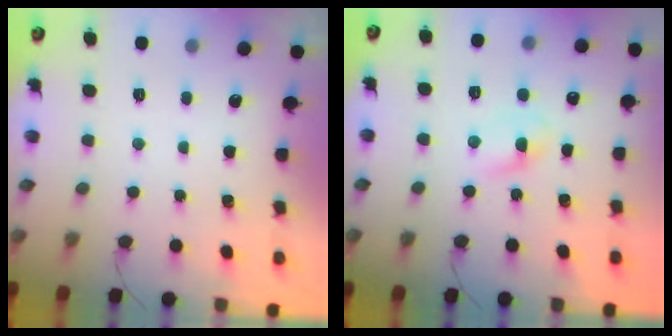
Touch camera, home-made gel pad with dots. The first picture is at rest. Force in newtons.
{"total": 2.9, "press": 2.6, "slide": 1.3}